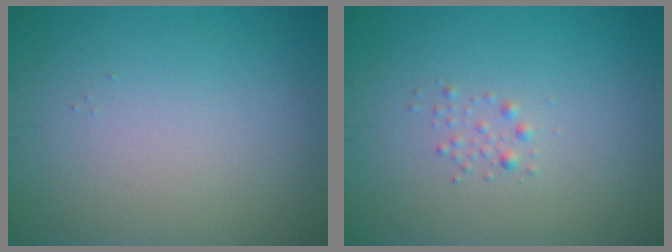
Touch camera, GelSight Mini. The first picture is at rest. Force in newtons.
{"total": 0.8, "press": 0.8, "slide": 0.1}